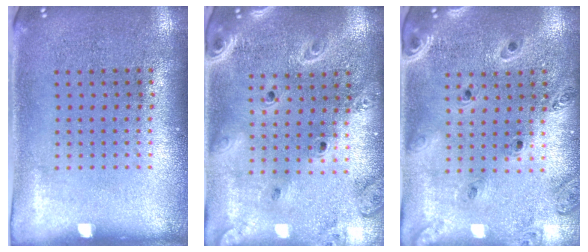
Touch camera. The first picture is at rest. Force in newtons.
{"total": 2.5, "press": 2.2, "slide": 1.2}
{"total": 1.3, "press": 1.3, "slide": 0.2}